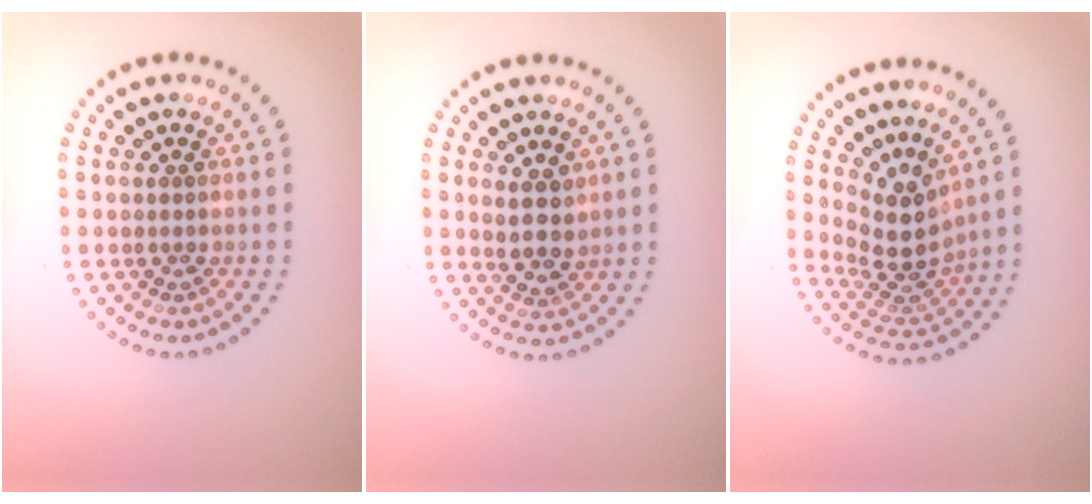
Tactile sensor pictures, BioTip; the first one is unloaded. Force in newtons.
{"total": 2.6, "press": 2.3, "slide": 1.1}
{"total": 3.9, "press": 2.7, "slide": 2.8}